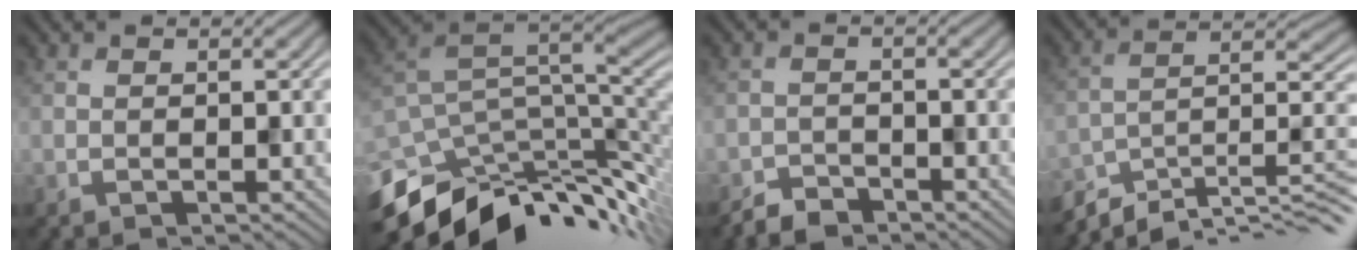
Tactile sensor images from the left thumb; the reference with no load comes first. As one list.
[{"total": 11.3, "force": [-4.4, 5.6, 8.8], "torque": [-0.179, -0.021, -0.065]}, {"total": 2.7, "force": [-2.5, 0.8, 0.6], "torque": [-0.007, 0.000, -0.051]}, {"total": 10.4, "force": [-7.5, 2.8, 6.6], "torque": [-0.106, -0.001, -0.131]}]